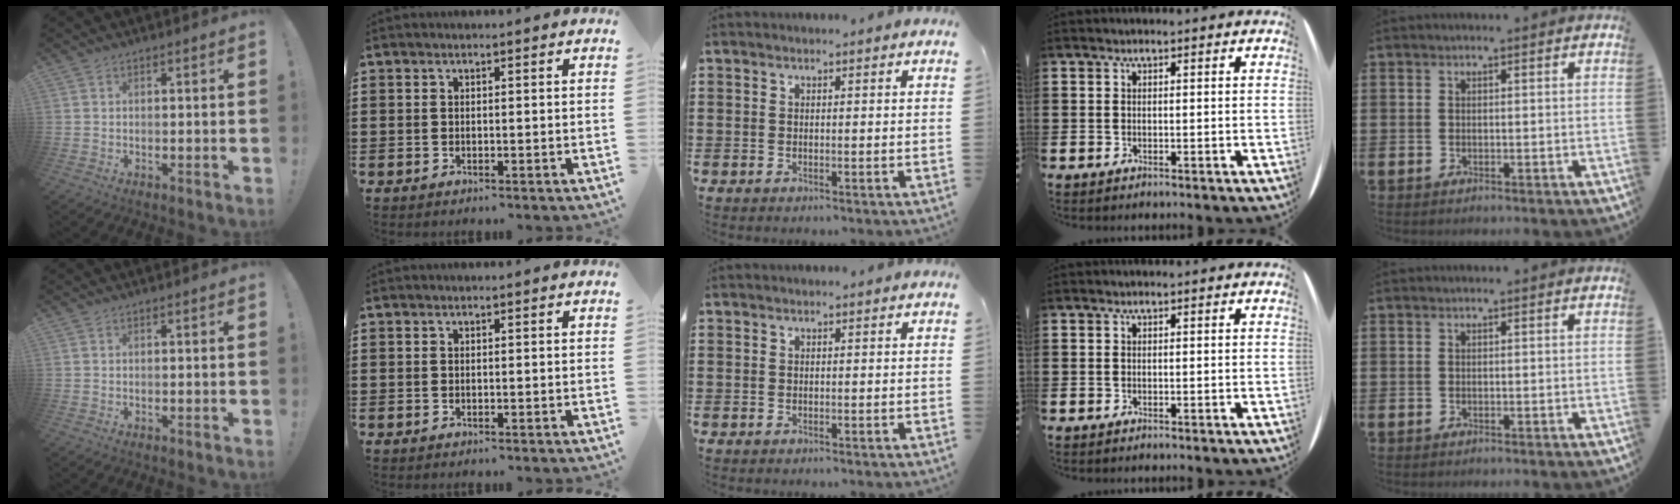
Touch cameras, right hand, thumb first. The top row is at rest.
{}